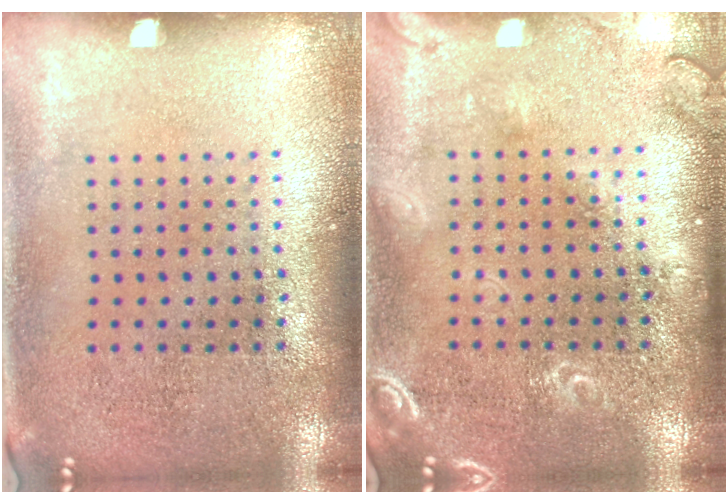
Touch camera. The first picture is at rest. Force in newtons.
{"total": 2.8, "press": 2.7, "slide": 0.4}